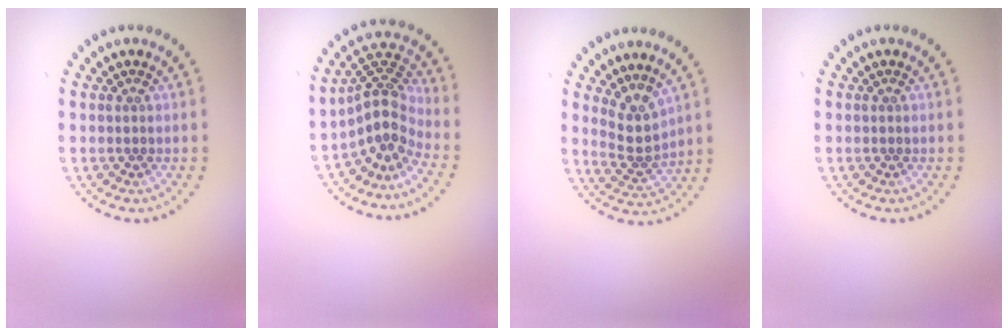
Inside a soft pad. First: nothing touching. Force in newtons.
{"total": 4.2, "press": 3.1, "slide": 2.9}
{"total": 2.9, "press": 2.3, "slide": 1.8}
{"total": 0.0}